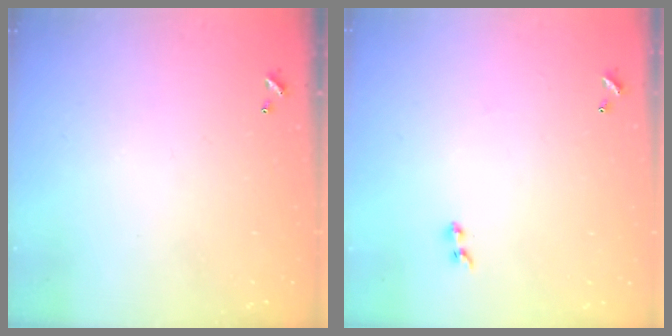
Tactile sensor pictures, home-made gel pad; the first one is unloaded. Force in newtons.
{"total": 2.0, "press": 1.7, "slide": 1.0}